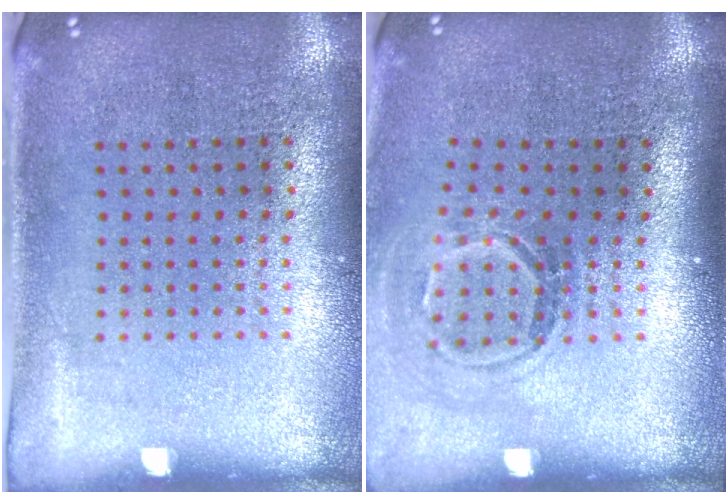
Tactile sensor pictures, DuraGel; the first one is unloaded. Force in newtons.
{"total": 1.7, "press": 1.2, "slide": 1.1}